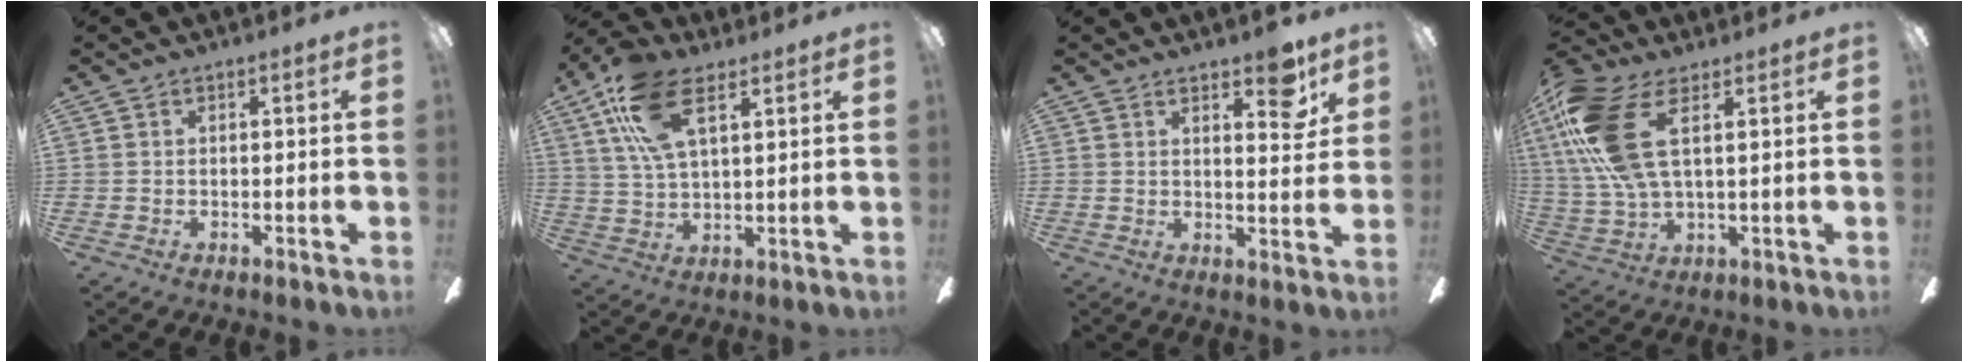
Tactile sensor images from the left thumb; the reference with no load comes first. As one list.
[{"total": 15.2, "force": [7.9, 7.0, 11.0], "torque": [-0.231, -0.005, 0.144]}, {"total": 7.4, "force": [5.3, 2.8, 4.3], "torque": [-0.042, -0.026, 0.085]}, {"total": 17.1, "force": [6.0, 7.5, 14.1], "torque": [-0.312, -0.013, 0.107]}]